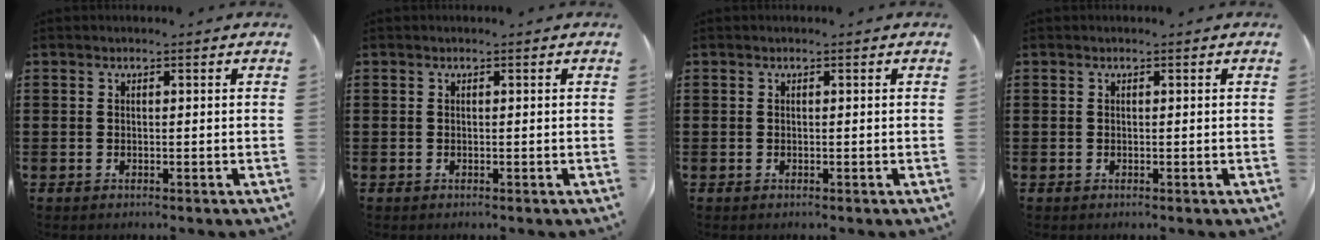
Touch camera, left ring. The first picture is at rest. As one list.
[{"total": 0.0}, {"total": 0.0}, {"total": 0.0}]